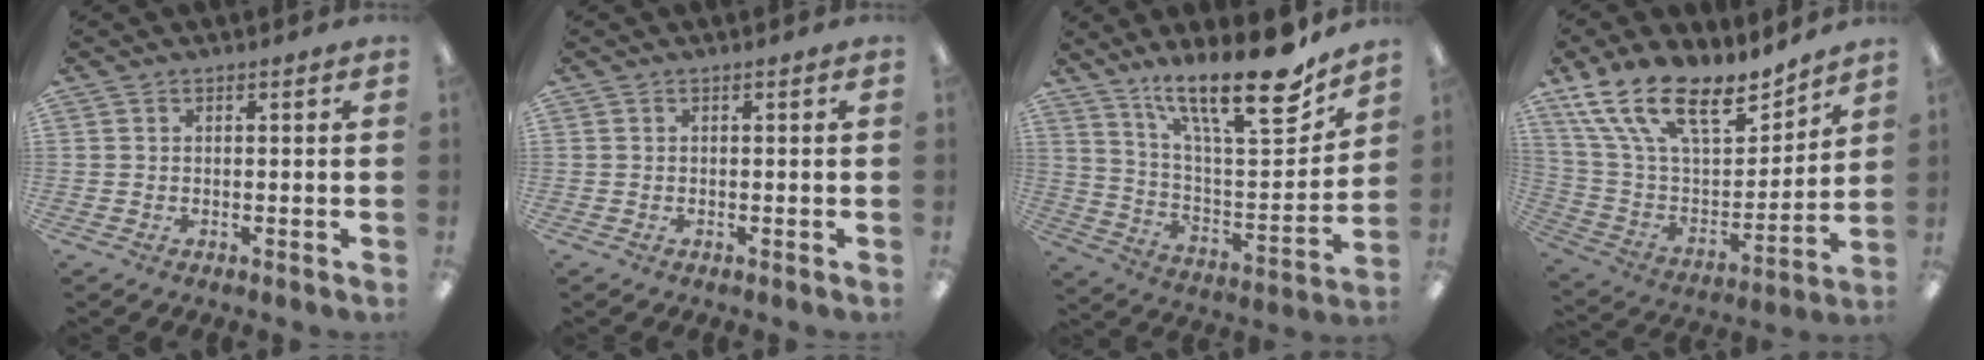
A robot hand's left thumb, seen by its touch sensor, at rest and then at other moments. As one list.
[{"total": 0.0}, {"total": 21.1, "force": [15.7, 4.3, 13.4], "torque": [-0.215, -0.116, 0.254]}, {"total": 20.0, "force": [14.1, 8.2, 11.6], "torque": [-0.231, -0.089, 0.255]}]